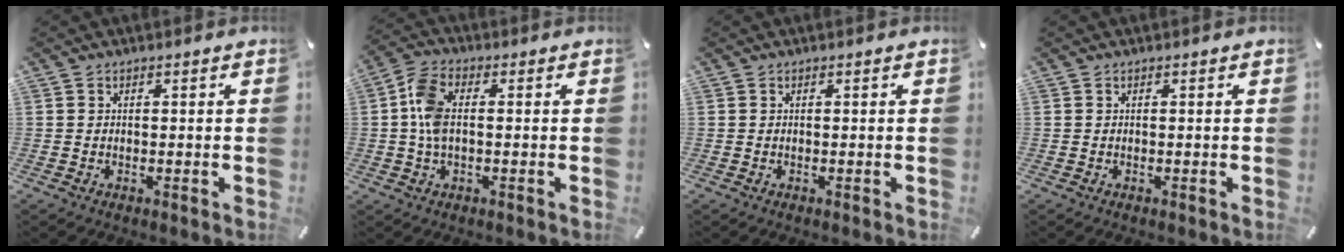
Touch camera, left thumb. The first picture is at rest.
{"total": 6.9, "force": [0.1, 3.7, 5.8], "torque": [-0.135, 0.003, 0.000]}
{"total": 0.0}
{"total": 0.0}